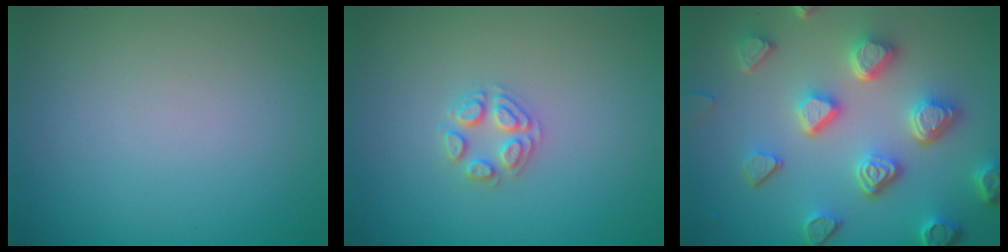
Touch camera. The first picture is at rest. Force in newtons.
{"total": 2.2, "press": 2.2, "slide": 0.2}
{"total": 6.7, "press": 5.3, "slide": 4.0}